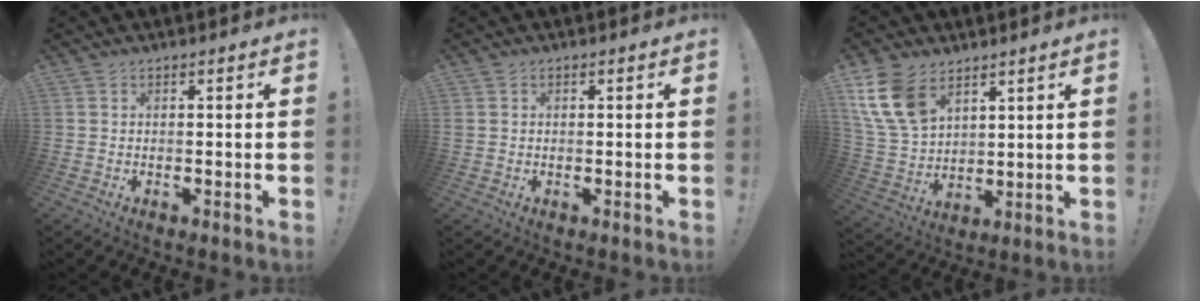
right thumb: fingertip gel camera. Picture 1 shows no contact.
{"total": 0.8, "force": [0.2, 0.8, -0.1], "torque": [0.001, 0.005, 0.004]}
{"total": 14.8, "force": [8.0, 9.6, 7.9], "torque": [-0.164, -0.033, 0.159]}